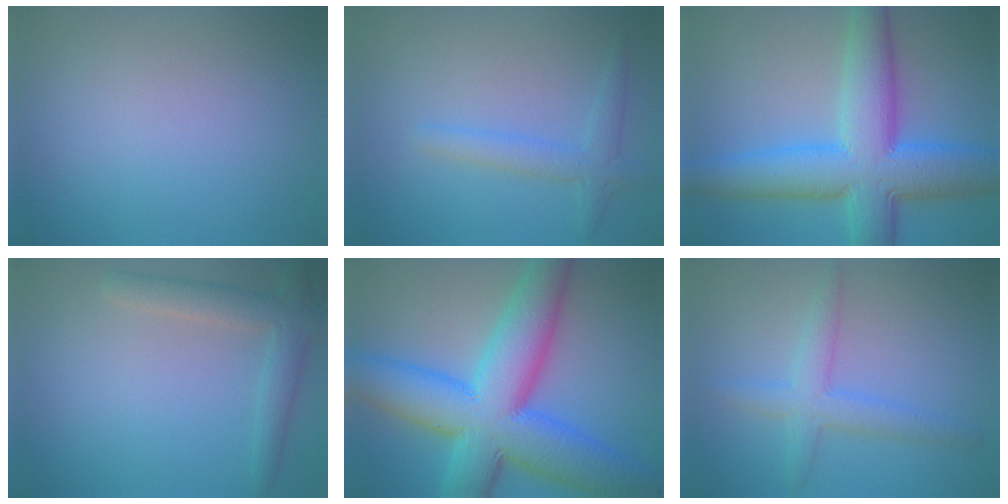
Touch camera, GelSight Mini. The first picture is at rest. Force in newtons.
{"total": 2.4, "press": 2.4, "slide": 0.2}
{"total": 11.1, "press": 11.1, "slide": 0.2}
{"total": 3.4, "press": 3.4, "slide": 0.4}
{"total": 14.2, "press": 14.1, "slide": 0.3}
{"total": 3.4, "press": 3.4, "slide": 0.0}